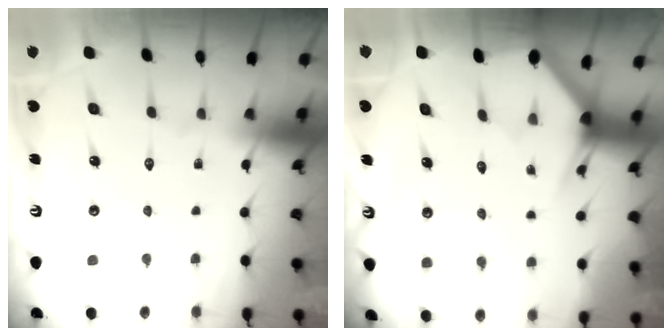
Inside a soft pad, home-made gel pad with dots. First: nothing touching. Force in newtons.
{"total": 3.1, "press": 3.1, "slide": 0.2}